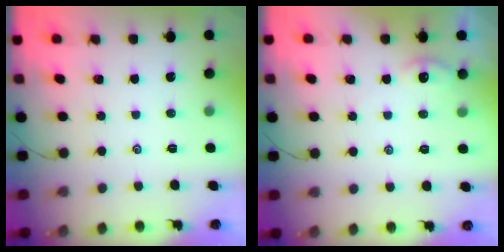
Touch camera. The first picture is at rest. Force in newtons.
{"total": 2.0, "press": 2.0, "slide": 0.2}